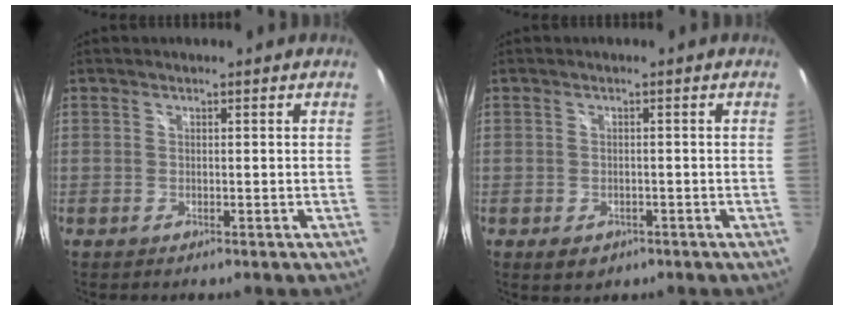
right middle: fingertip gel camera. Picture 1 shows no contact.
{"total": 3.3, "force": [-1.6, 2.3, 1.6], "torque": [-0.032, -0.008, -0.019]}